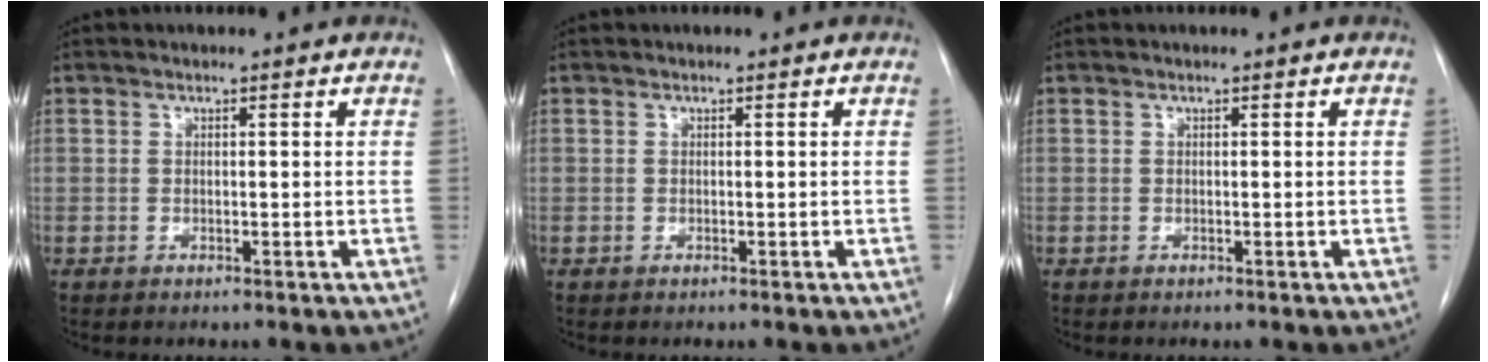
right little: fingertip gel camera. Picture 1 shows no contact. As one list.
[{"total": 0.0}, {"total": 0.0}]